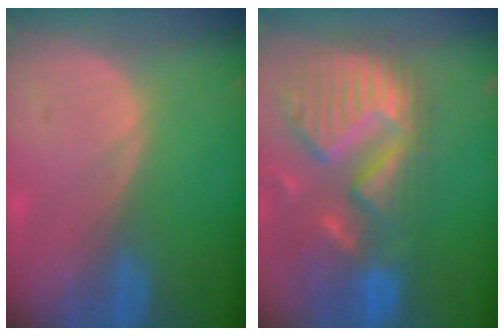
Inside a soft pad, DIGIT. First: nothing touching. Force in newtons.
{"total": 14.0, "press": 11.7, "slide": 7.8}